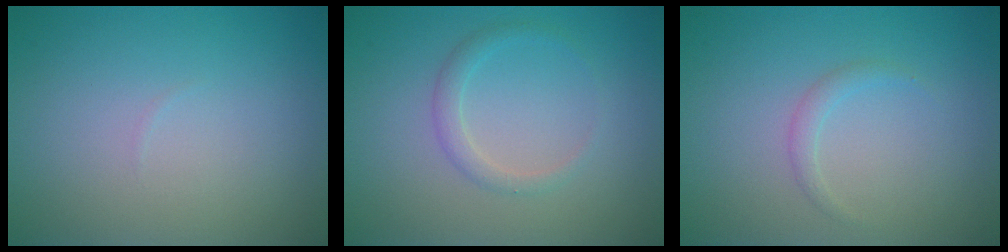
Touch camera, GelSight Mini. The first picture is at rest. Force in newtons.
{"total": 1.5, "press": 1.5, "slide": 0.0}
{"total": 1.0, "press": 1.0, "slide": 0.1}